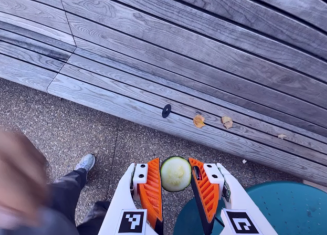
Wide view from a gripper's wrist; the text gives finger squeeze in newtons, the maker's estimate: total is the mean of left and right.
{"total": 7.8, "left": 7.8, "right": 7.7}